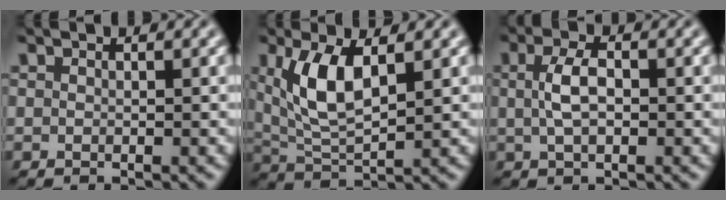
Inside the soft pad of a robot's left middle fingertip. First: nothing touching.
{"total": 5.4, "force": [1.7, 2.2, 4.6], "torque": [-0.104, -0.003, 0.038]}
{"total": 3.0, "force": [0.2, 1.4, 2.6], "torque": [-0.056, 0.004, 0.001]}